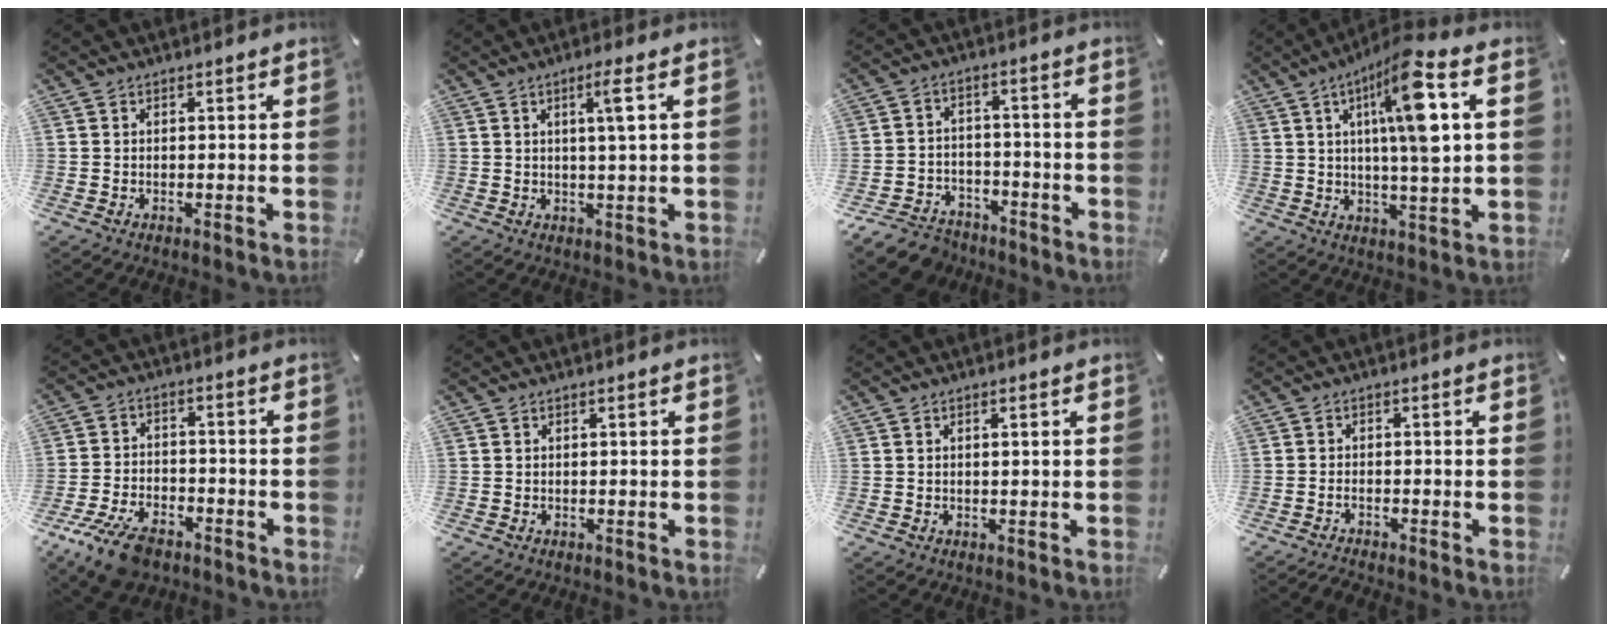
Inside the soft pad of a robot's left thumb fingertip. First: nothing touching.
{"total": 5.0, "force": [1.5, 0.0, 4.7], "torque": [-0.094, -0.003, 0.021]}
{"total": 7.8, "force": [-5.8, 4.6, 2.3], "torque": [-0.041, 0.032, -0.106]}
{"total": 14.8, "force": [4.5, 2.8, 13.8], "torque": [-0.235, -0.010, 0.065]}
{"total": 10.4, "force": [-7.0, 4.9, 5.8], "torque": [-0.115, 0.034, -0.130]}
{"total": 0.0}
{"total": 1.0, "force": [0.2, 0.1, 1.0], "torque": [-0.018, -0.001, 0.003]}
{"total": 1.8, "force": [-1.5, 0.3, 1.0], "torque": [-0.017, 0.005, -0.027]}